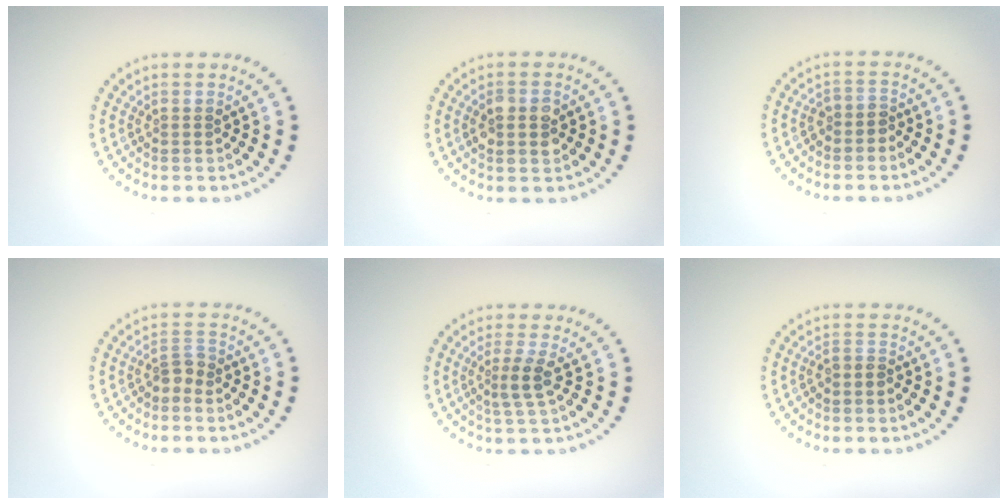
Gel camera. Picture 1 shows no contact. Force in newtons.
{"total": 2.7, "press": 2.7, "slide": 0.2}
{"total": 1.5, "press": 1.2, "slide": 0.9}
{"total": 1.8, "press": 1.3, "slide": 1.2}
{"total": 2.0, "press": 1.5, "slide": 1.3}
{"total": 1.0, "press": 0.7, "slide": 0.6}